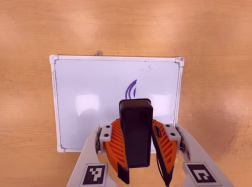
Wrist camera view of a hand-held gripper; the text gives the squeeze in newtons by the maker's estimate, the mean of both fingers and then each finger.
{"total": 6.6, "left": 6.2, "right": 7.0}